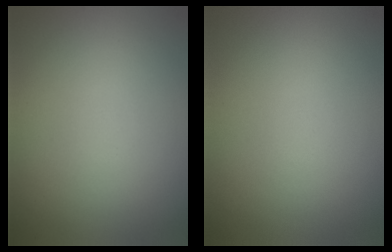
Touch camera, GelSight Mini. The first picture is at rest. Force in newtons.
{"total": 0.0}